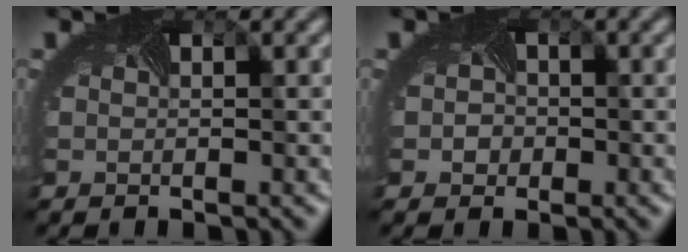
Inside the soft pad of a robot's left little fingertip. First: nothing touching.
{"total": 1.9, "force": [-0.1, 1.8, 0.5], "torque": [0.004, 0.007, -0.012]}